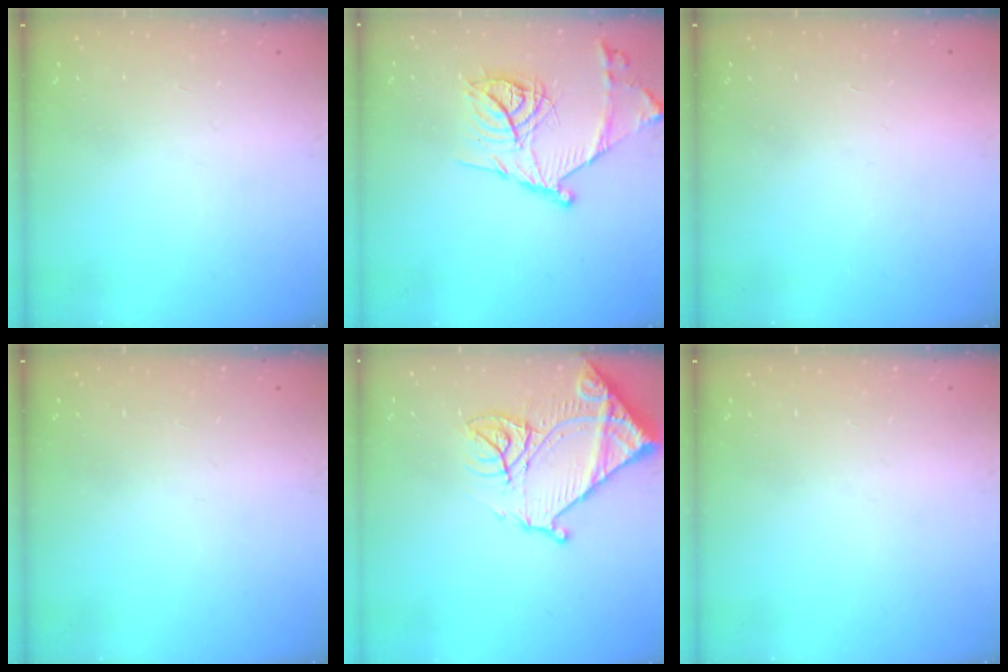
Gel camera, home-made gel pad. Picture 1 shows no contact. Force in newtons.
{"total": 18.4, "press": 18.4, "slide": 1.3}
{"total": 1.6, "press": 1.6, "slide": 0.1}
{"total": 0.0}
{"total": 17.7, "press": 17.6, "slide": 1.9}
{"total": 0.0}